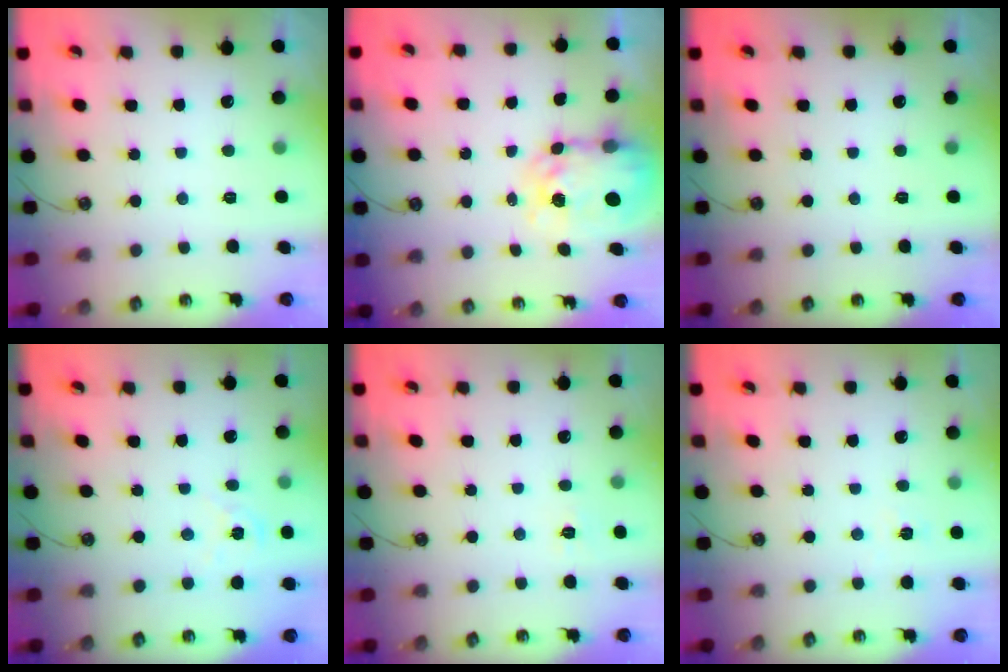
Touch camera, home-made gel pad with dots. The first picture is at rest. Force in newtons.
{"total": 8.1, "press": 8.0, "slide": 0.8}
{"total": 0.0}
{"total": 2.4, "press": 2.4, "slide": 0.2}
{"total": 5.2, "press": 5.1, "slide": 0.7}
{"total": 2.6, "press": 2.6, "slide": 0.2}